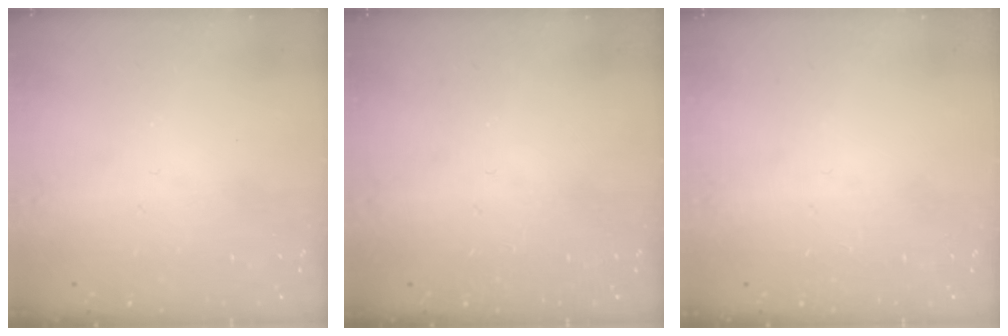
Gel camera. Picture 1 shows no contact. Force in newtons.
{"total": 0.0}
{"total": 0.0}